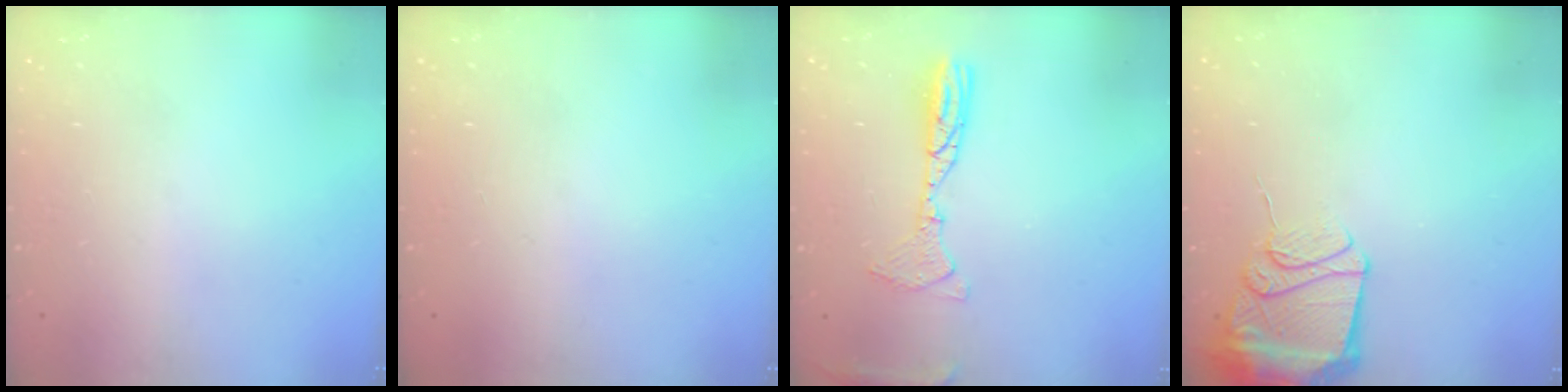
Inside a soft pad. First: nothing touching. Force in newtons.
{"total": 0.0}
{"total": 10.6, "press": 10.4, "slide": 2.2}
{"total": 12.8, "press": 12.8, "slide": 1.1}